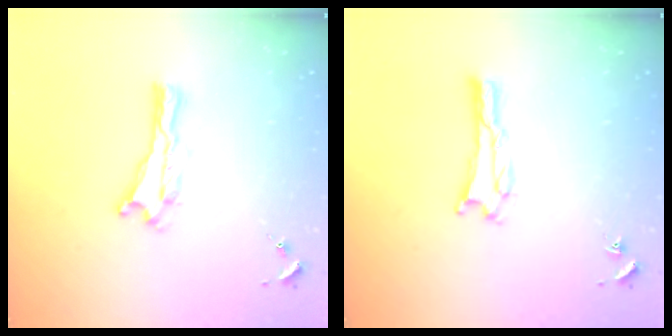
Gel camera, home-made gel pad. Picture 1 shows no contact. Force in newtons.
{"total": 1.3, "press": 1.3, "slide": 0.4}